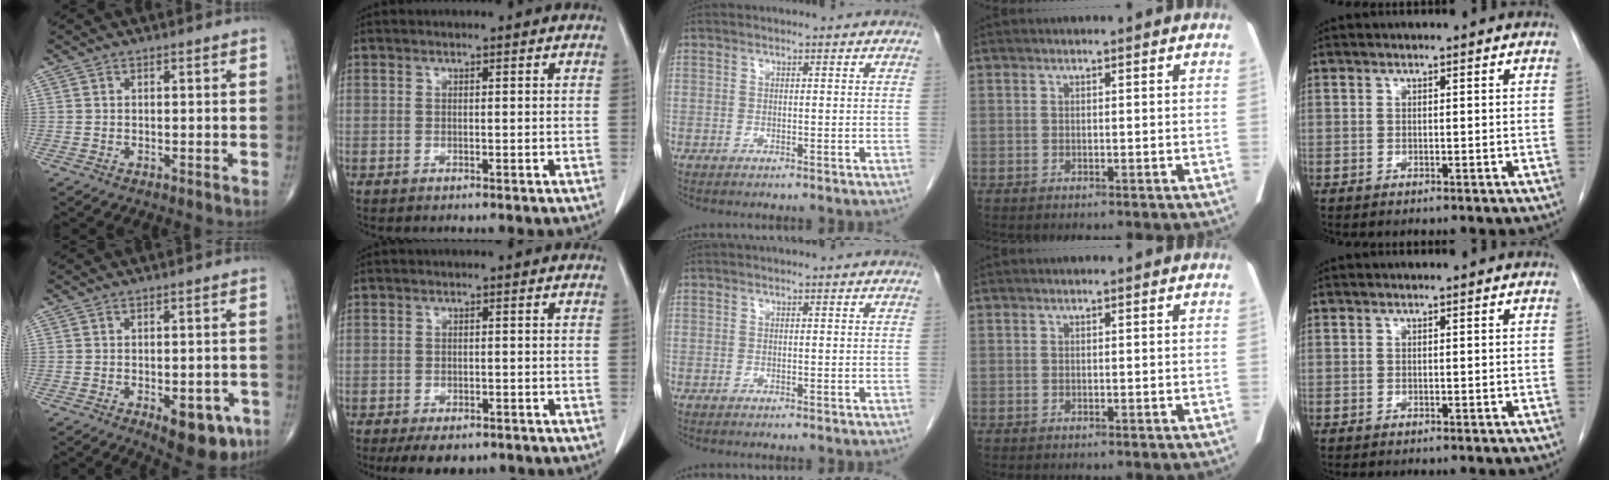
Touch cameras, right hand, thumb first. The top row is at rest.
{"thumb": {"total": 9.7, "force": [-4.3, 4.5, 7.4], "torque": [-0.069, 0.008, -0.048]}, "index": {"total": 5.4, "force": [-4.1, 2.5, 2.6], "torque": [-0.031, -0.004, -0.054]}}